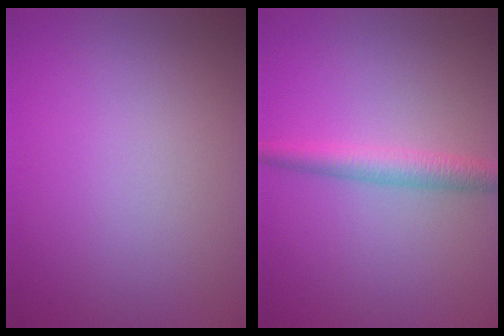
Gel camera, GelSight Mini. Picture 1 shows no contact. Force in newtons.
{"total": 2.7, "press": 2.7, "slide": 0.1}